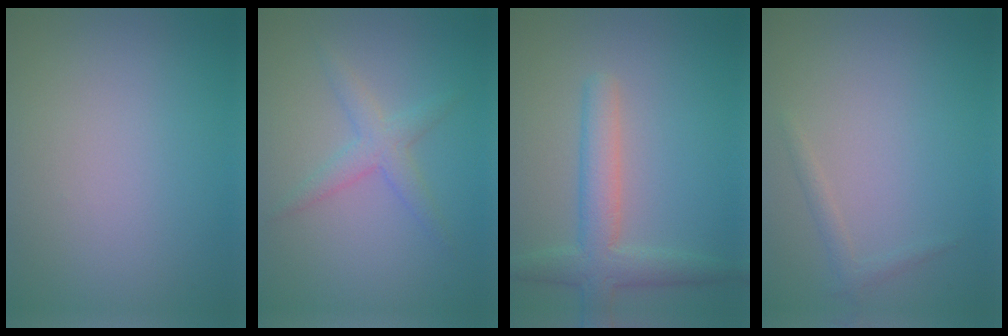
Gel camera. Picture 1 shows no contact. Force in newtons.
{"total": 2.4, "press": 2.4, "slide": 0.1}
{"total": 4.1, "press": 4.1, "slide": 0.2}
{"total": 1.0, "press": 1.0, "slide": 0.0}